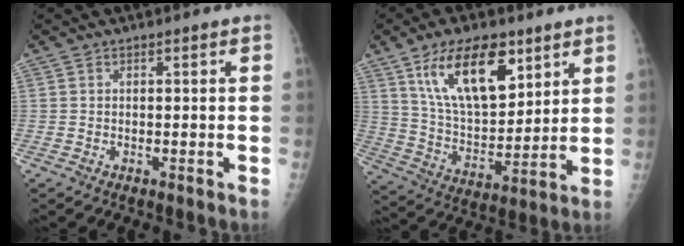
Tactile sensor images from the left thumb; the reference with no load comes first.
{"total": 17.5, "force": [9.3, 8.3, 12.2], "torque": [-0.169, -0.046, 0.175]}